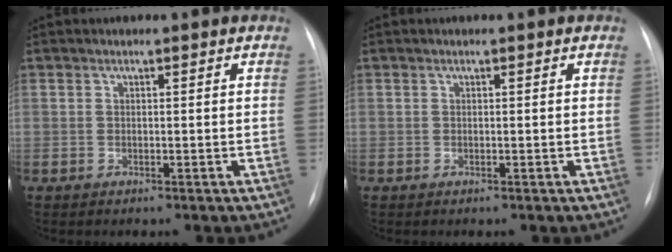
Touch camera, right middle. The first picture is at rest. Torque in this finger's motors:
{"motor_torque": [0.00, 0.00, 0.00, 0.00]}